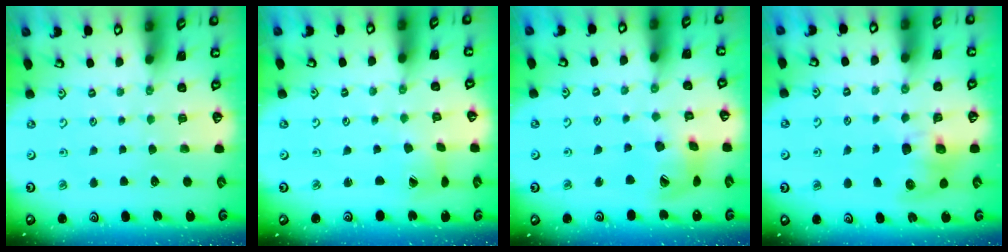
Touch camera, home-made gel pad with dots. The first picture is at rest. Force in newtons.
{"total": 3.0, "press": 3.0, "slide": 0.2}
{"total": 14.2, "press": 14.0, "slide": 2.0}
{"total": 9.2, "press": 9.1, "slide": 1.2}